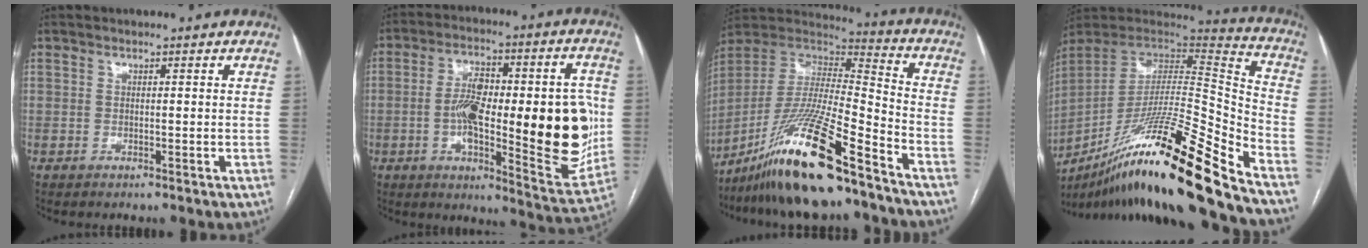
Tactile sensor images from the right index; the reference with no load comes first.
{"total": 24.2, "force": [-1.1, 6.9, 23.1], "torque": [-0.292, 0.013, -0.002]}
{"total": 21.2, "force": [-15.3, 1.3, 14.6], "torque": [-0.310, -0.029, -0.283]}
{"total": 29.9, "force": [-20.2, 0.7, 22.0], "torque": [-0.355, -0.040, -0.354]}